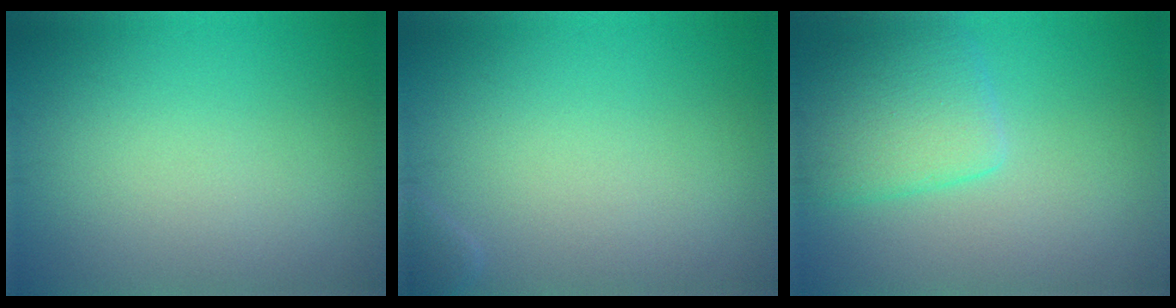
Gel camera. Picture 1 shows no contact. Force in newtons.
{"total": 0.7, "press": 0.7, "slide": 0.1}
{"total": 4.4, "press": 4.4, "slide": 0.3}